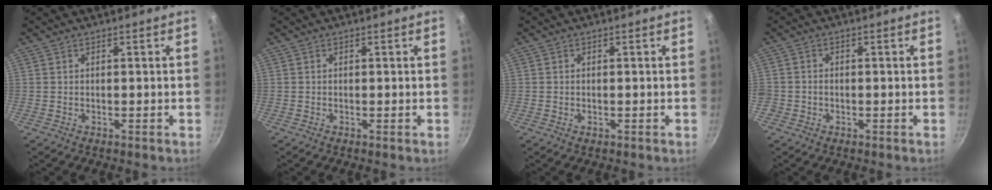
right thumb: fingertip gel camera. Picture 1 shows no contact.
{"total": 0.0}
{"total": 0.5, "force": [-0.1, 0.4, 0.4], "torque": [-0.005, 0.000, -0.003]}
{"total": 1.7, "force": [-0.7, 1.5, 0.4], "torque": [-0.004, 0.005, -0.014]}